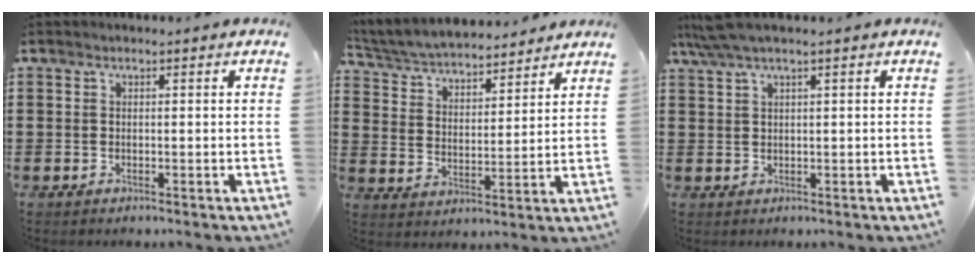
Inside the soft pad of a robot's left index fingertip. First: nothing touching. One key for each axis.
{"total": 4.9, "fx": 4.8, "fy": 0.5, "fz": 0.9, "tx": -0.044, "ty": -0.031, "tz": 0.080}
{"total": 3.1, "fx": 1.7, "fy": 0.2, "fz": 2.6, "tx": -0.059, "ty": 0.000, "tz": 0.029}